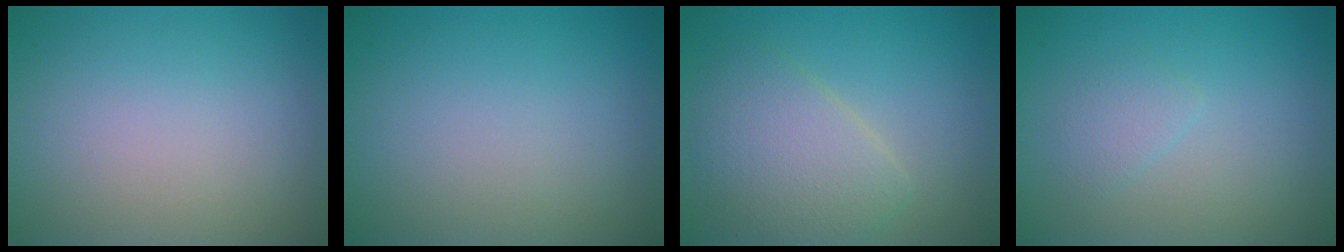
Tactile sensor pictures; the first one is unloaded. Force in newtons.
{"total": 0.0}
{"total": 4.6, "press": 4.6, "slide": 0.3}
{"total": 1.3, "press": 1.3, "slide": 0.1}